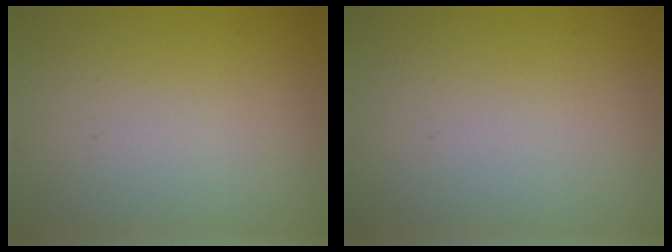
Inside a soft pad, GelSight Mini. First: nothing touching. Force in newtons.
{"total": 0.0}